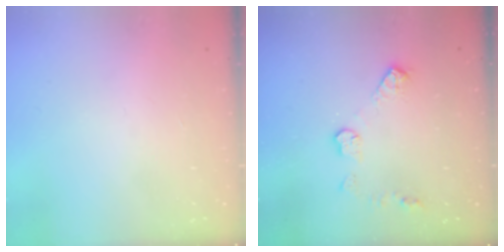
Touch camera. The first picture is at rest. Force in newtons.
{"total": 9.0, "press": 9.0, "slide": 0.4}